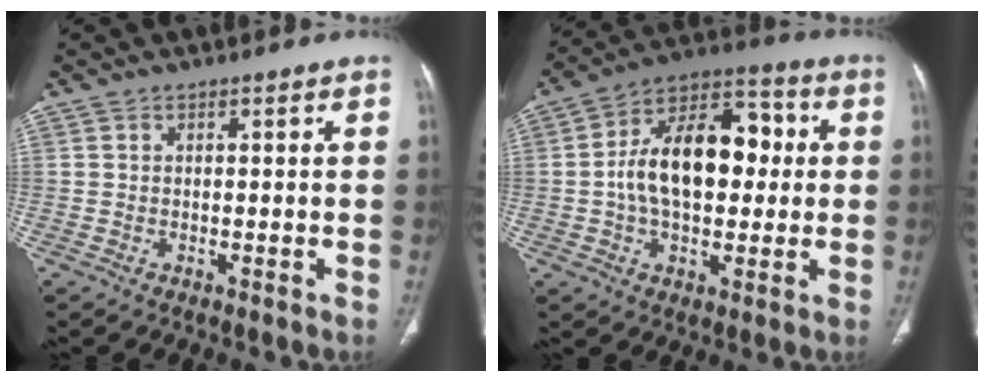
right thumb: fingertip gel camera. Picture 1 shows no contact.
{"total": 18.4, "force": [0.9, 11.1, 14.6], "torque": [-0.214, 0.035, 0.008]}